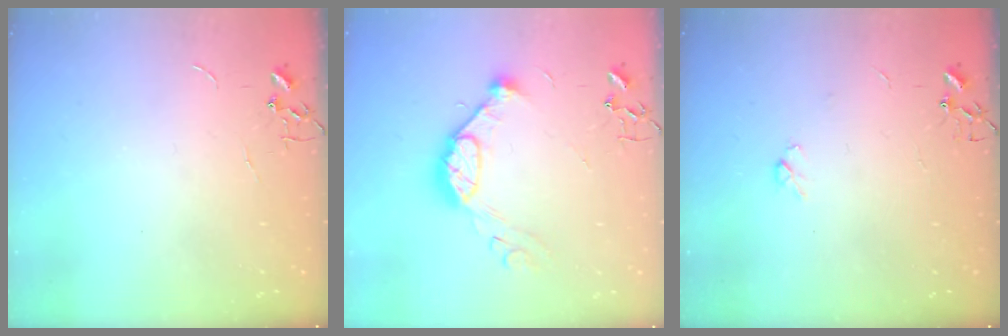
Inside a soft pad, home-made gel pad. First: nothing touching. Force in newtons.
{"total": 12.9, "press": 12.8, "slide": 1.2}
{"total": 3.8, "press": 3.6, "slide": 0.9}